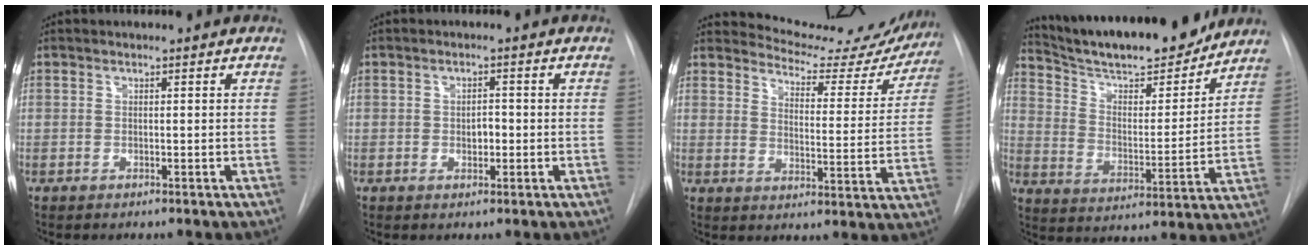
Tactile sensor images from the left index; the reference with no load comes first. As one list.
[{"total": 1.9, "force": [-0.3, 1.2, 1.5], "torque": [-0.021, 0.002, -0.003]}, {"total": 16.7, "force": [16.1, 3.7, 2.6], "torque": [-0.016, -0.058, 0.185]}, {"total": 19.8, "force": [17.8, 3.1, 8.1], "torque": [-0.136, -0.007, 0.276]}]